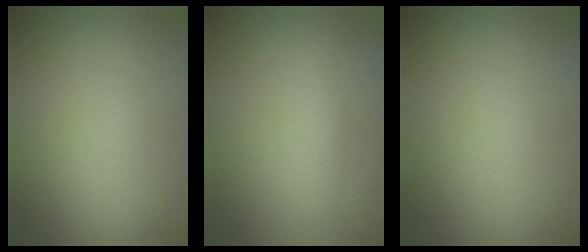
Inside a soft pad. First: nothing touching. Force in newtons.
{"total": 1.4, "press": 1.4, "slide": 0.1}
{"total": 0.0}